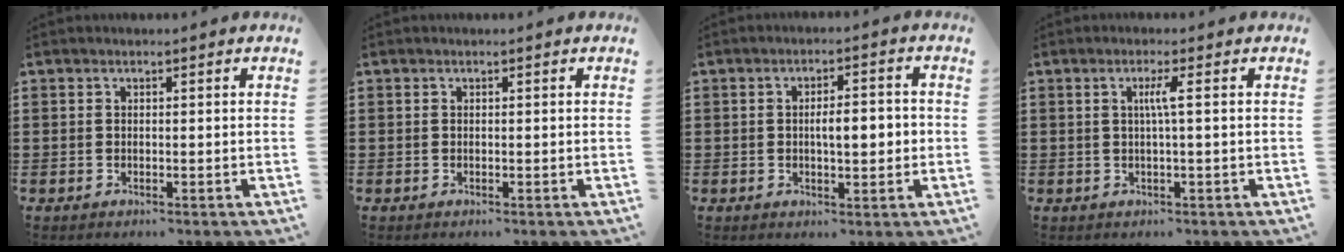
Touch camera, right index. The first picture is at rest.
{"total": 0.0}
{"total": 4.3, "force": [-0.3, 1.6, 4.0], "torque": [-0.057, -0.002, -0.011]}
{"total": 2.6, "force": [0.3, -0.3, 2.6], "torque": [-0.050, -0.004, 0.000]}